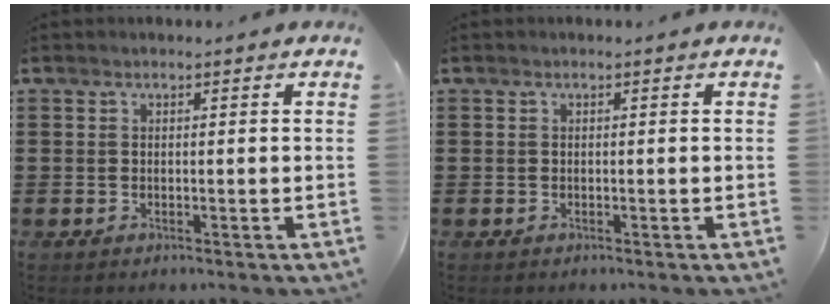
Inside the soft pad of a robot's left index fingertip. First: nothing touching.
{"total": 0.0}